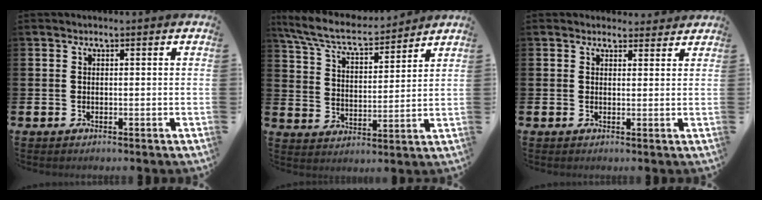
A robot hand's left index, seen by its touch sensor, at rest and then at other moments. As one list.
[{"total": 7.6, "force": [6.8, 1.5, 3.0], "torque": [-0.088, -0.041, 0.119]}, {"total": 1.9, "force": [1.8, 0.6, 0.0], "torque": [0.009, -0.006, 0.031]}]